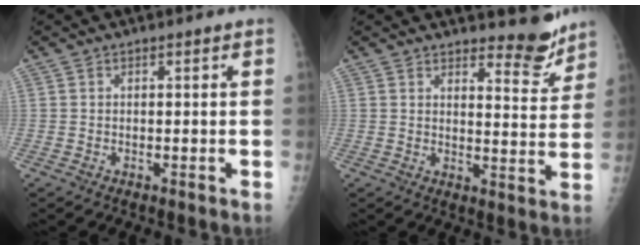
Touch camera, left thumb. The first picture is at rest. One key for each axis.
{"total": 6.7, "fx": 6.0, "fy": 1.8, "fz": 2.2, "tx": -0.007, "ty": -0.058, "tz": 0.081}